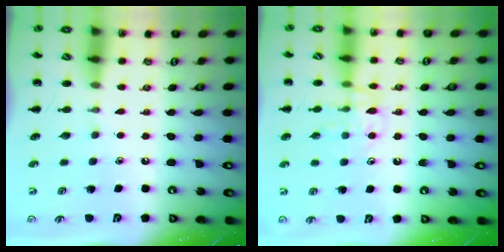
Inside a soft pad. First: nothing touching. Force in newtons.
{"total": 10.6, "press": 10.6, "slide": 0.7}